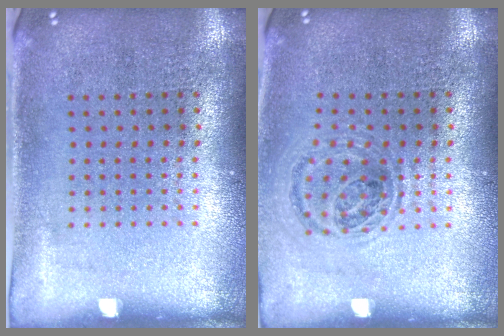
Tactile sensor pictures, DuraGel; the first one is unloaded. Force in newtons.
{"total": 0.9, "press": 0.9, "slide": 0.3}